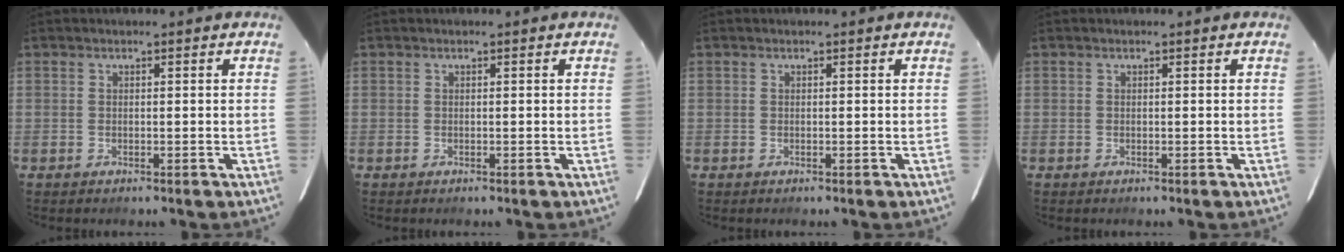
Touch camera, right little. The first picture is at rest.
{"total": 0.0}
{"total": 0.0}
{"total": 0.0}